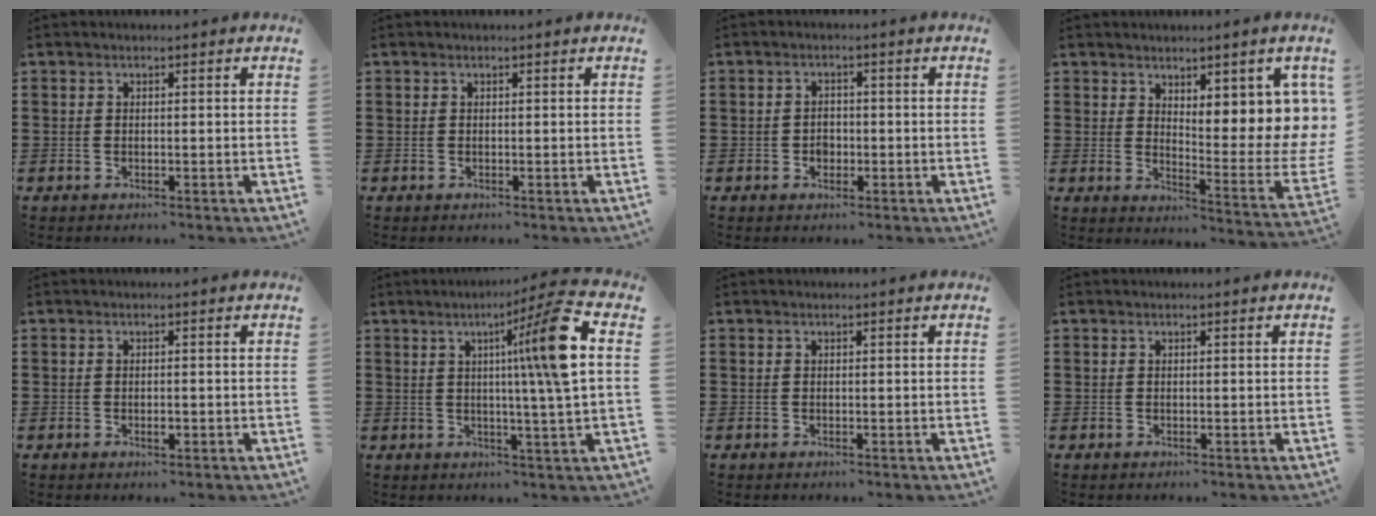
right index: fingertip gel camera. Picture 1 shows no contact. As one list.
[{"total": 0.0}, {"total": 1.8, "force": [-0.5, 1.4, 1.0], "torque": [-0.022, 0.003, -0.012]}, {"total": 5.6, "force": [4.0, 2.3, 3.2], "torque": [-0.049, -0.047, 0.066]}, {"total": 1.2, "force": [-0.4, 0.3, 1.1], "torque": [-0.022, -0.003, -0.006]}, {"total": 12.8, "force": [2.9, -0.7, 12.5], "torque": [-0.203, -0.008, 0.029]}, {"total": 0.0}, {"total": 0.0}]